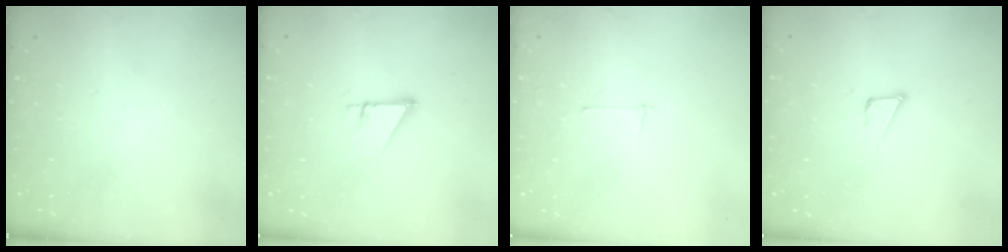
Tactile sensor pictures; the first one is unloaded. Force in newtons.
{"total": 2.7, "press": 2.7, "slide": 0.1}
{"total": 2.7, "press": 2.7, "slide": 0.3}
{"total": 3.8, "press": 3.7, "slide": 0.9}